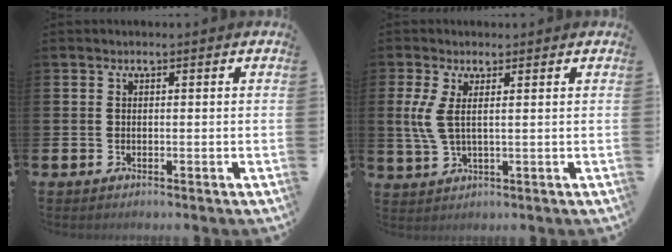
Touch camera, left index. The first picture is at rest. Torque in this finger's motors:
{"motor_torque": [0.30, 0.20, 0.45, 0.18]}